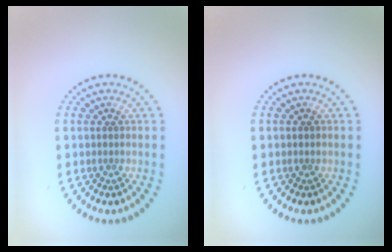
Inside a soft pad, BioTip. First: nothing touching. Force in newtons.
{"total": 0.5, "press": 0.5, "slide": 0.1}